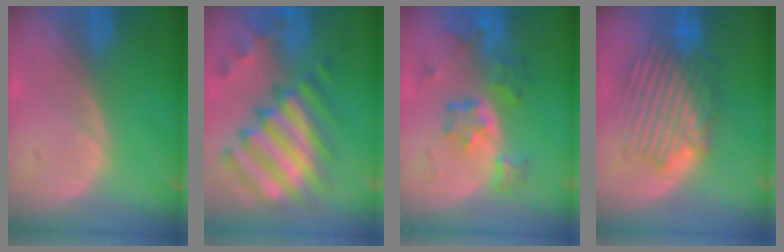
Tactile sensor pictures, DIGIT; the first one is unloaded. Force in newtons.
{"total": 12.3, "press": 10.6, "slide": 6.2}
{"total": 7.2, "press": 6.5, "slide": 3.1}
{"total": 8.5, "press": 8.1, "slide": 2.5}